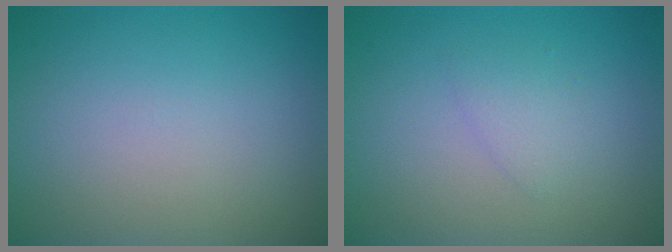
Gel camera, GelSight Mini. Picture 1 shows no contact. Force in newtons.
{"total": 1.3, "press": 1.3, "slide": 0.1}